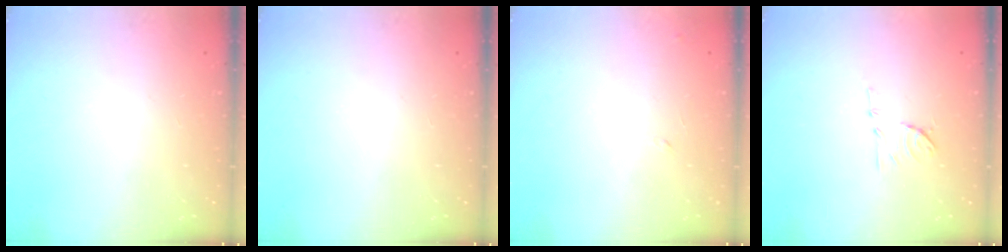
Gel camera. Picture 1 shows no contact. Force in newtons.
{"total": 0.0}
{"total": 5.8, "press": 5.7, "slide": 0.8}
{"total": 7.5, "press": 7.5, "slide": 0.8}